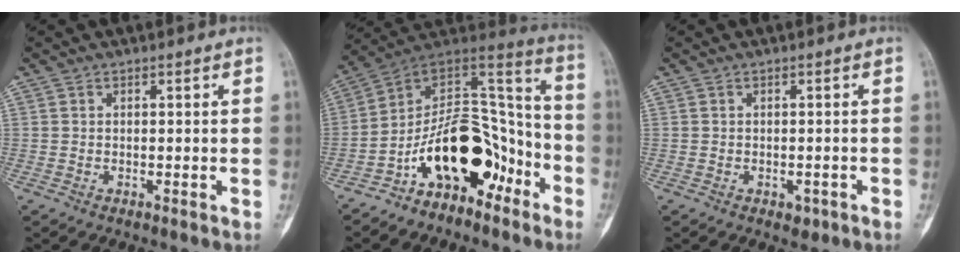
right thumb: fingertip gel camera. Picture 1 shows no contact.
{"total": 19.6, "force": [-9.6, 10.9, 13.1], "torque": [-0.159, 0.118, -0.162]}
{"total": 1.7, "force": [-0.8, 1.1, 1.0], "torque": [-0.006, 0.004, -0.007]}